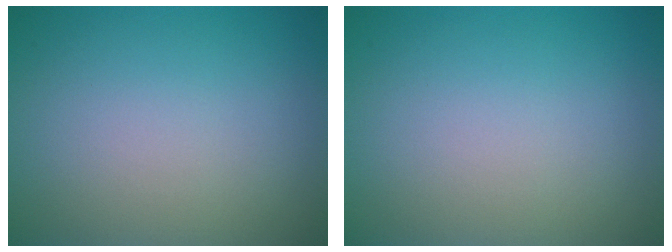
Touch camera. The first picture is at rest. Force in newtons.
{"total": 0.0}